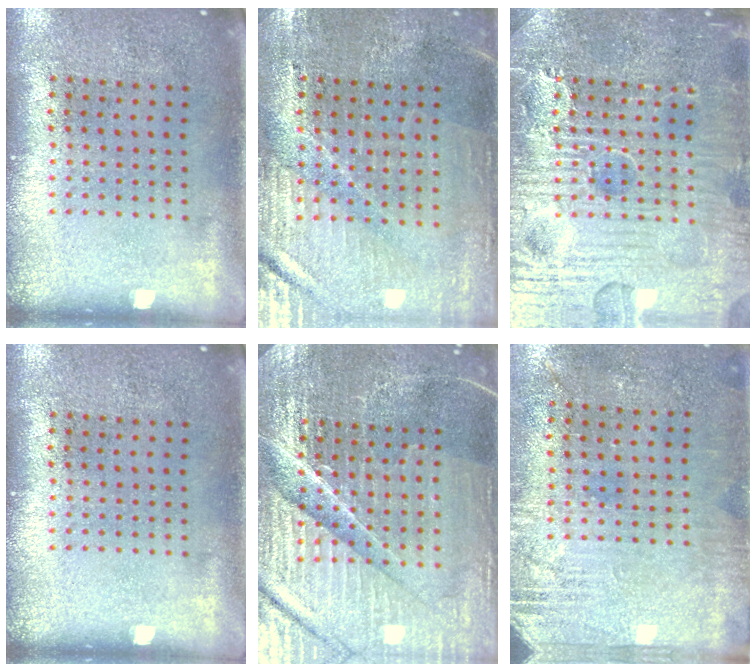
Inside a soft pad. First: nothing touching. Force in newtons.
{"total": 1.1, "press": 1.1, "slide": 0.2}
{"total": 7.8, "press": 7.8, "slide": 0.8}
{"total": 0.0}
{"total": 5.8, "press": 5.3, "slide": 2.4}
{"total": 2.8, "press": 2.5, "slide": 1.2}